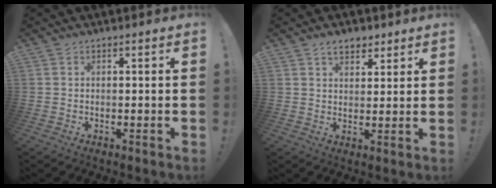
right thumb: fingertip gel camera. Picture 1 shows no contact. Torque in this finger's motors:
{"motor_torque": [0.07, 0.09, 0.45, 0.19, 0.00]}